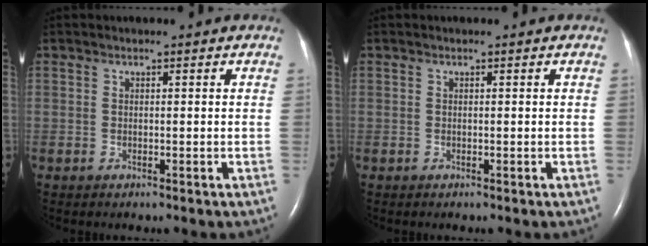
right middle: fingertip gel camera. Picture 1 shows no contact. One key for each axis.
{"total": 0.0}